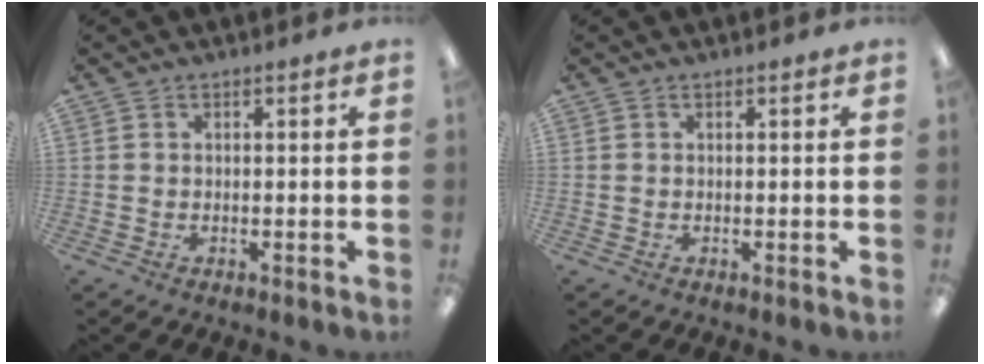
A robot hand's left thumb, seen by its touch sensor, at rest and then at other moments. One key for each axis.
{"total": 0.0}